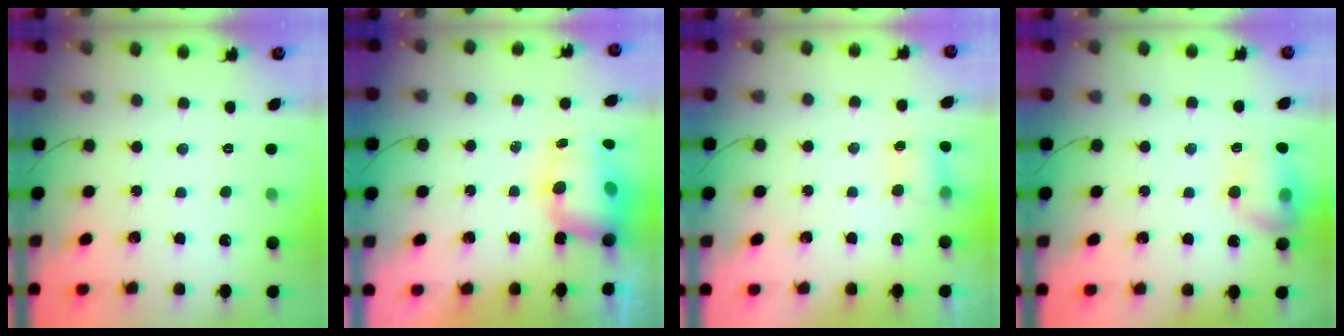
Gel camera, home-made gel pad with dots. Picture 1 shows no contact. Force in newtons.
{"total": 9.8, "press": 9.5, "slide": 2.2}
{"total": 4.9, "press": 4.8, "slide": 0.8}
{"total": 12.8, "press": 12.7, "slide": 1.7}